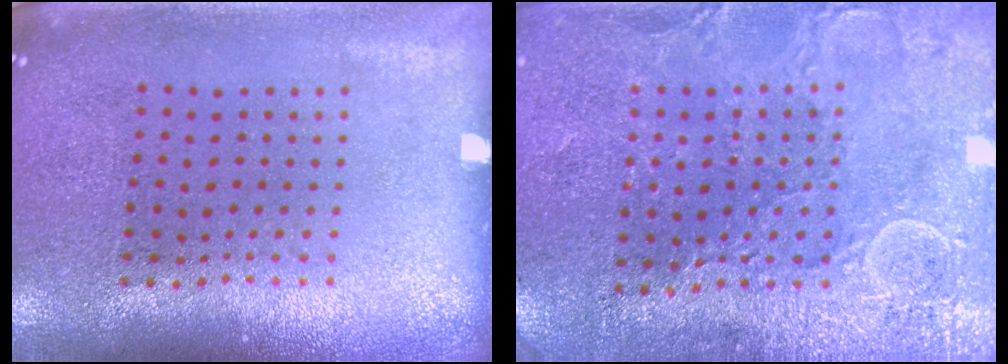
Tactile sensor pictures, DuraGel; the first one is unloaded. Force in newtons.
{"total": 2.9, "press": 2.8, "slide": 0.4}